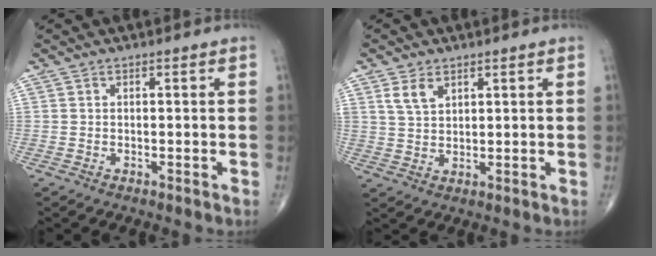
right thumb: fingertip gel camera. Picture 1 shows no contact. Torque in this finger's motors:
{"motor_torque": [0.11, 0.08, 0.31, 0.35, 0.02]}